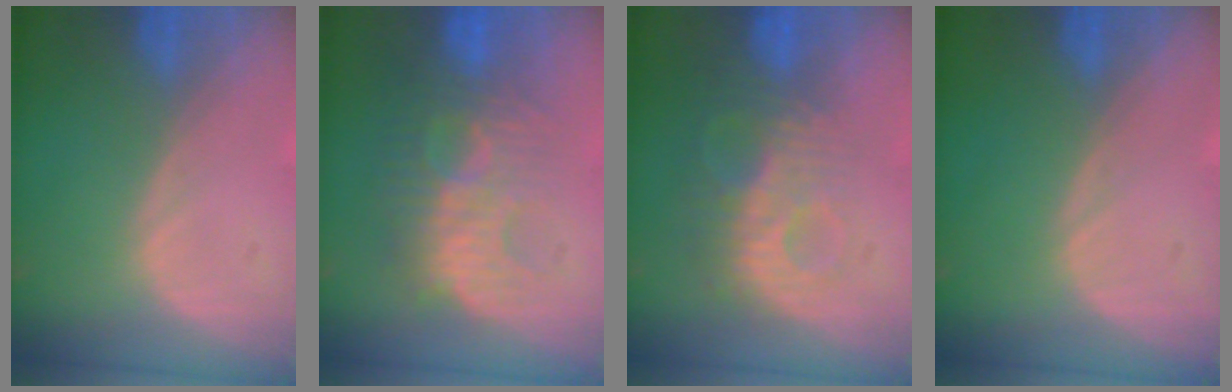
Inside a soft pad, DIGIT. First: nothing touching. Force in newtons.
{"total": 9.0, "press": 8.9, "slide": 1.7}
{"total": 9.2, "press": 8.1, "slide": 4.4}
{"total": 0.0}